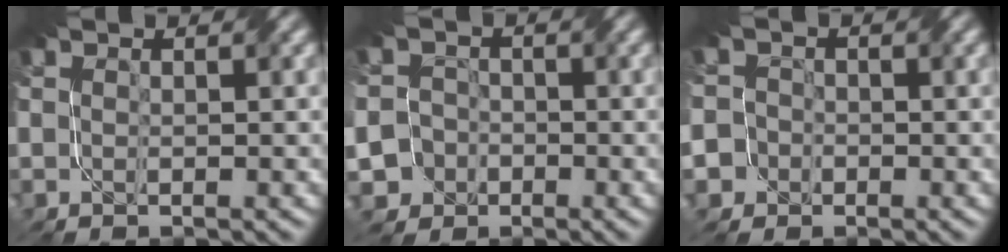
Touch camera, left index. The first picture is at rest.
{"total": 8.7, "force": [-4.9, 6.9, 1.9], "torque": [-0.045, -0.013, -0.115]}
{"total": 5.1, "force": [-2.6, 4.4, 0.7], "torque": [-0.014, 0.005, -0.078]}